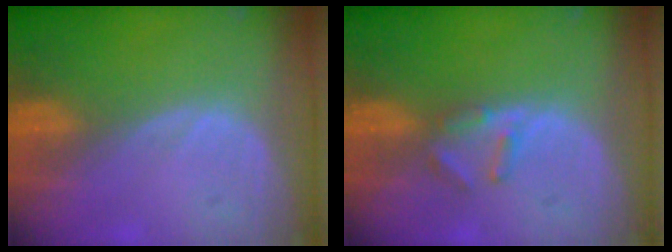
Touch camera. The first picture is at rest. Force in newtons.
{"total": 2.8, "press": 2.7, "slide": 0.4}